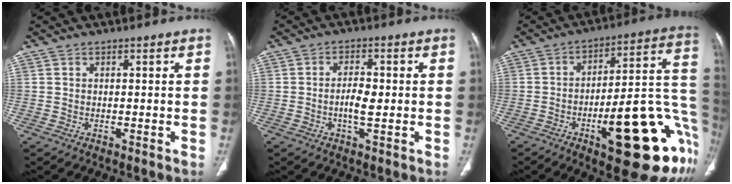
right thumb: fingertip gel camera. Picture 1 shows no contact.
{"total": 4.3, "force": [-0.6, 1.7, 3.9], "torque": [-0.070, 0.003, -0.013]}
{"total": 28.0, "force": [-9.0, 8.4, 25.2], "torque": [-0.260, 0.033, -0.115]}